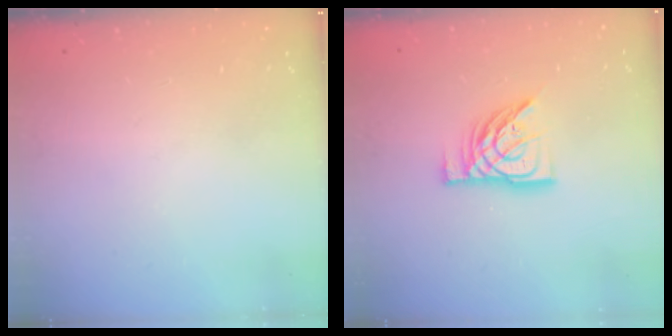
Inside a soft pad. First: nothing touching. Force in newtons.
{"total": 12.8, "press": 12.7, "slide": 1.5}